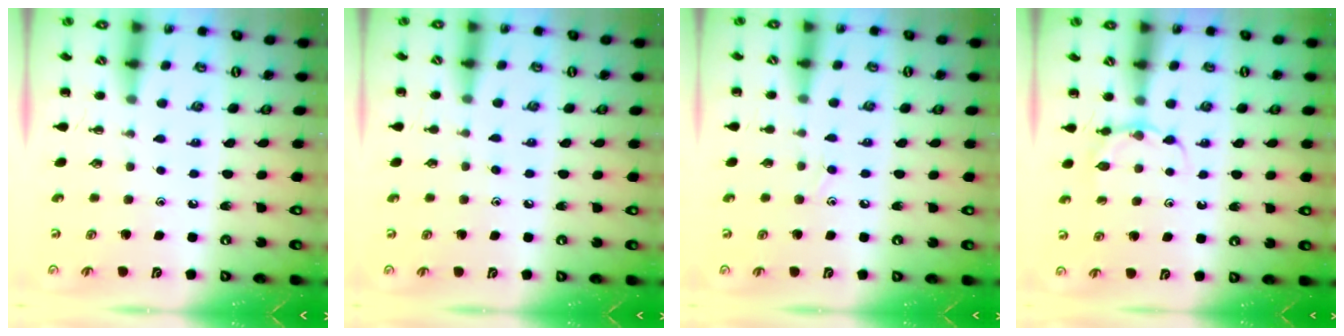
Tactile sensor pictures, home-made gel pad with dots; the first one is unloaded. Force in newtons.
{"total": 4.6, "press": 4.2, "slide": 1.8}
{"total": 5.1, "press": 4.7, "slide": 1.8}
{"total": 4.5, "press": 4.3, "slide": 1.3}